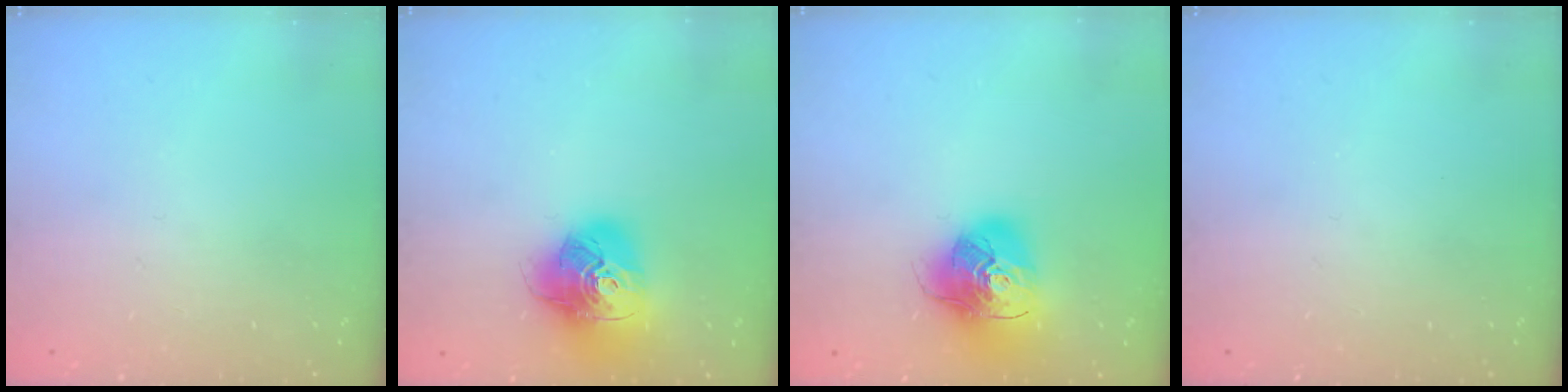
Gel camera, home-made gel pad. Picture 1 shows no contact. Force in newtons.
{"total": 17.1, "press": 17.0, "slide": 2.2}
{"total": 15.9, "press": 15.8, "slide": 2.3}
{"total": 0.0}